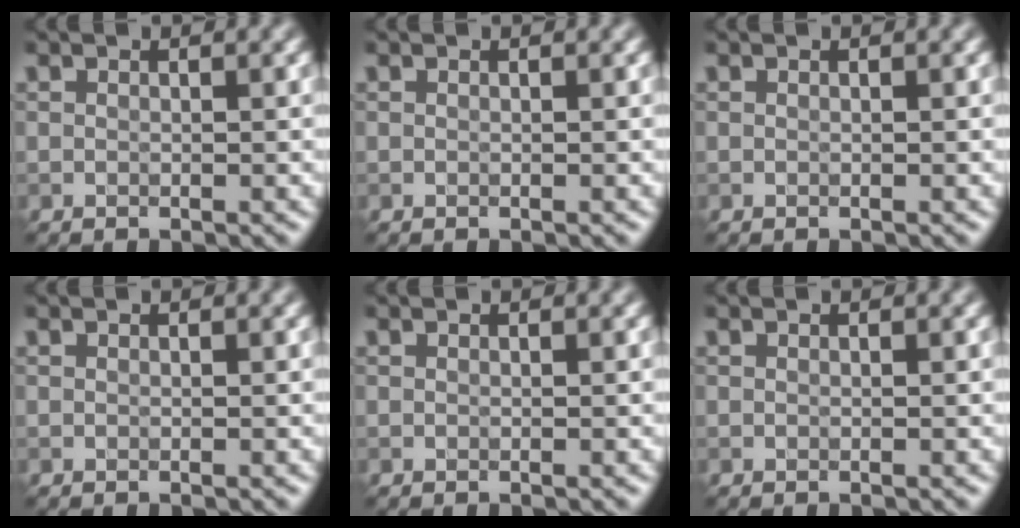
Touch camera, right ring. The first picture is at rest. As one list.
[{"total": 0.0}, {"total": 0.0}, {"total": 0.0}, {"total": 0.0}, {"total": 0.0}]